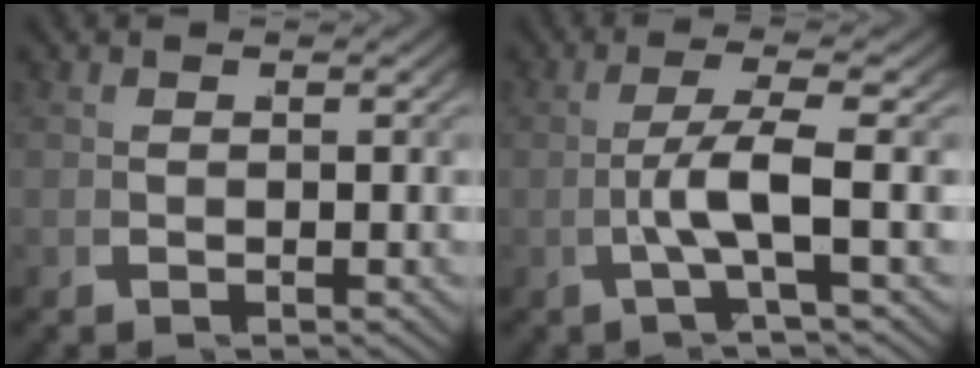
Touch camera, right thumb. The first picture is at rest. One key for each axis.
{"total": 4.1, "fx": 0.0, "fy": 0.2, "fz": 4.1, "tx": -0.089, "ty": 0.005, "tz": -0.001}